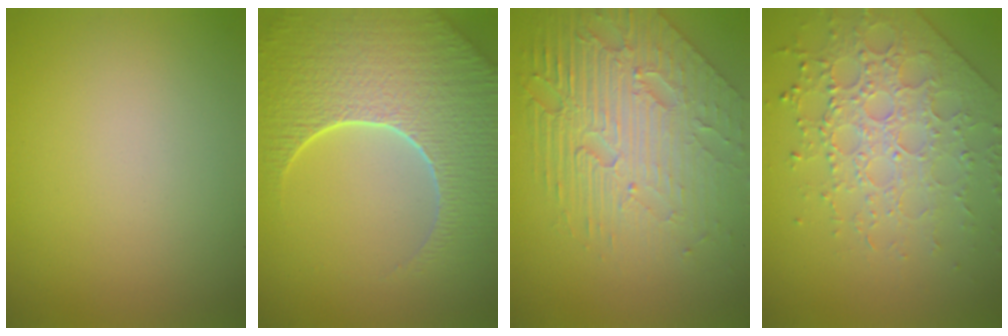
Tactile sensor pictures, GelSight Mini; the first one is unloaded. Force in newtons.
{"total": 9.1, "press": 6.5, "slide": 6.3}
{"total": 8.4, "press": 5.7, "slide": 6.2}
{"total": 4.8, "press": 4.5, "slide": 1.6}